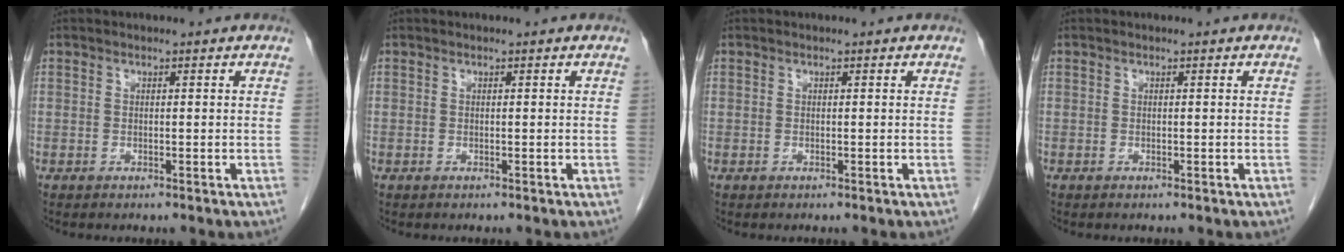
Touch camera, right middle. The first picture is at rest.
{"total": 0.0}
{"total": 0.0}
{"total": 0.0}